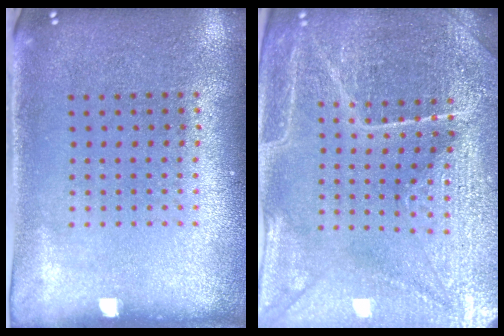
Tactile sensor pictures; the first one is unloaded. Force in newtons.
{"total": 4.7, "press": 4.5, "slide": 1.4}